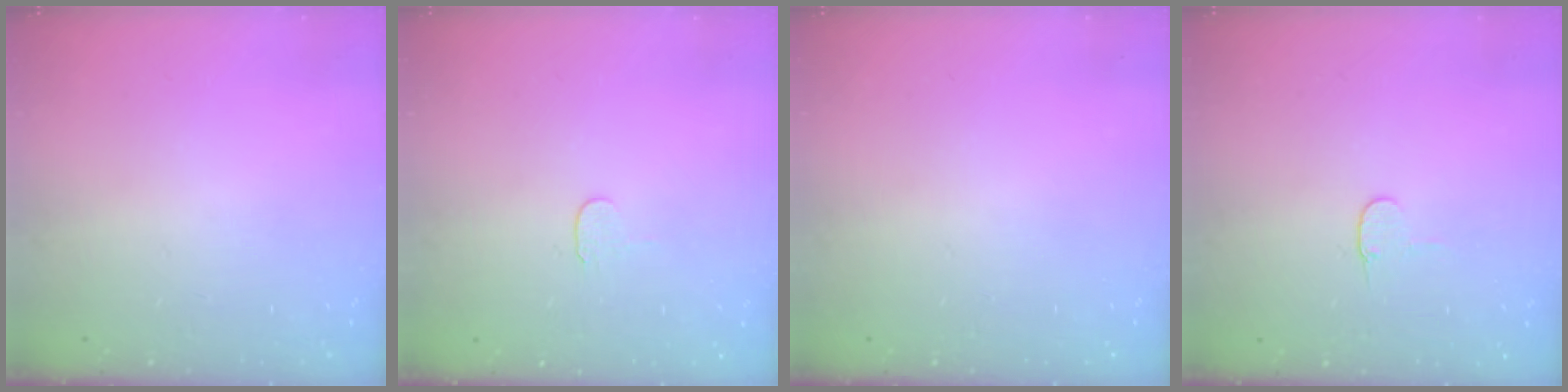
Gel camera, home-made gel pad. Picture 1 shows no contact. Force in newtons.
{"total": 3.9, "press": 3.8, "slide": 0.4}
{"total": 0.0}
{"total": 3.8, "press": 3.8, "slide": 0.4}